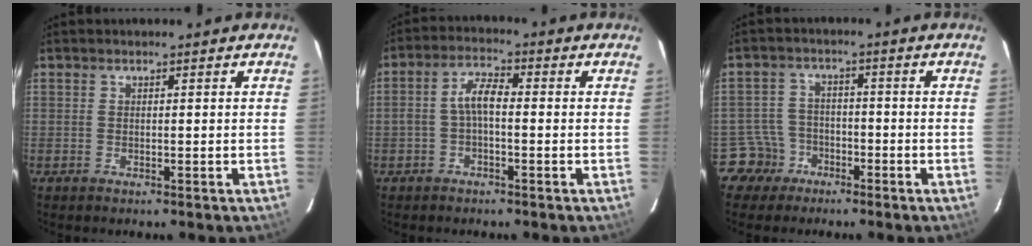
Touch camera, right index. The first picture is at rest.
{"total": 4.3, "force": [-1.0, 1.7, 3.8], "torque": [-0.081, 0.017, -0.020]}
{"total": 5.6, "force": [-3.5, 4.3, -0.5], "torque": [-0.003, 0.025, -0.067]}